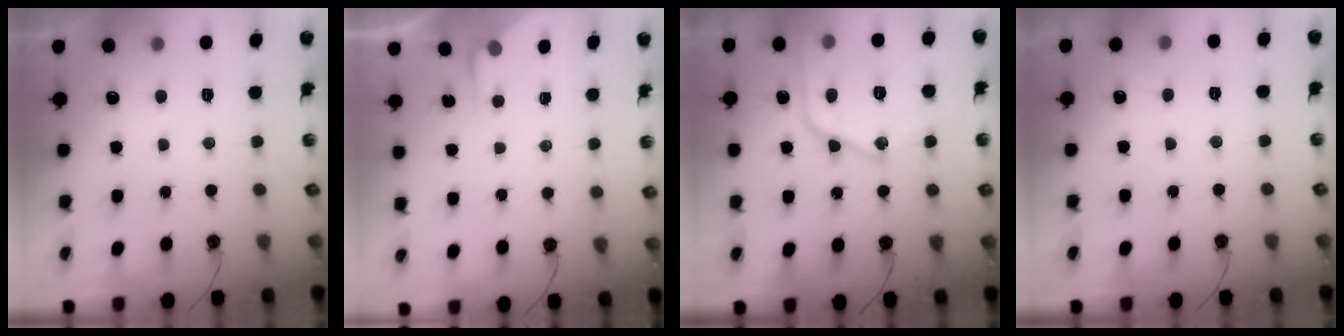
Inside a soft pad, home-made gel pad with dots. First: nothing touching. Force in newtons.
{"total": 2.4, "press": 2.4, "slide": 0.4}
{"total": 18.9, "press": 18.8, "slide": 1.7}
{"total": 3.8, "press": 3.7, "slide": 0.7}